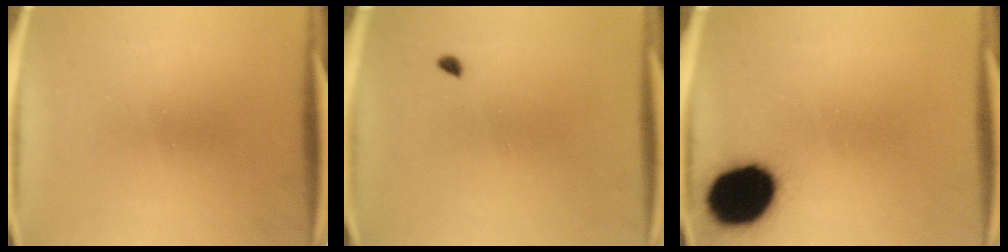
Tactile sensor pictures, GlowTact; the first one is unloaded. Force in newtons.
{"total": 0.8}
{"total": 17.9}